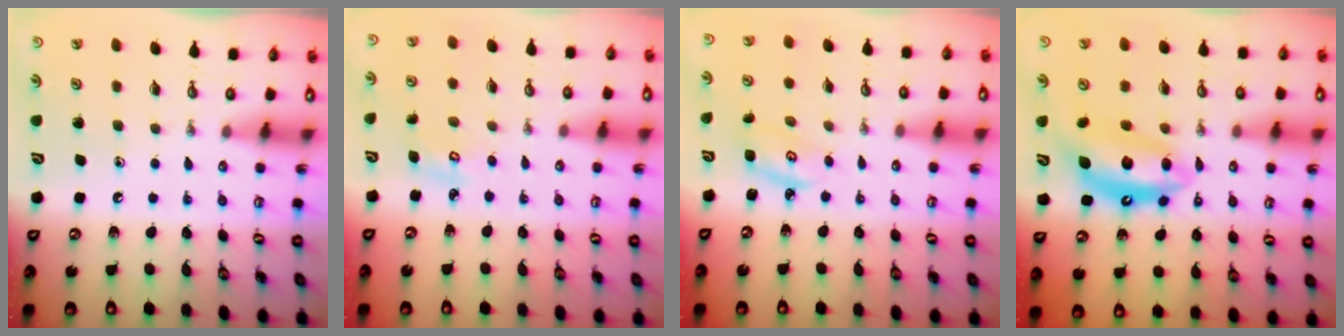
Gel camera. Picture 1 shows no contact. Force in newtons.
{"total": 3.1, "press": 3.1, "slide": 0.2}
{"total": 2.9, "press": 2.9, "slide": 0.2}
{"total": 11.6, "press": 11.6, "slide": 1.3}